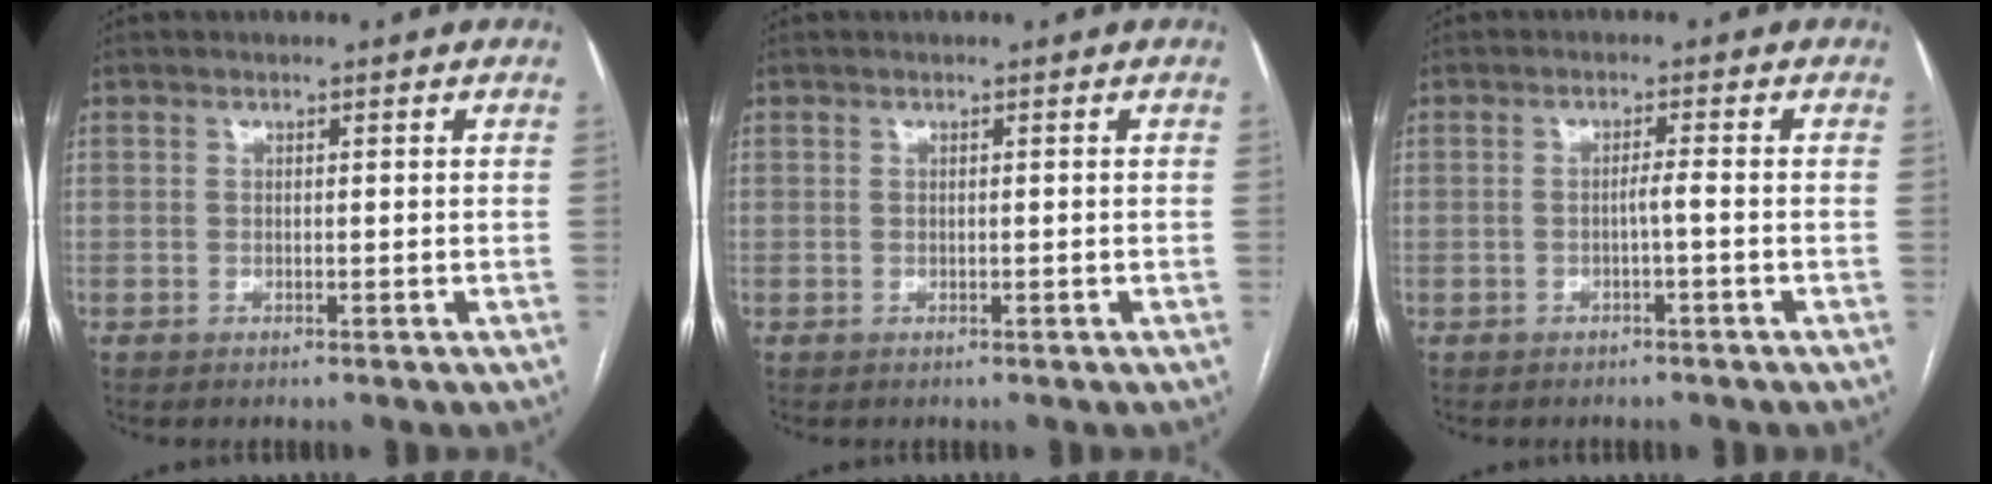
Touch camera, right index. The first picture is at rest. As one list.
[{"total": 0.0}, {"total": 1.5, "force": [-0.6, -0.2, 1.4], "torque": [-0.022, 0.002, -0.011]}]